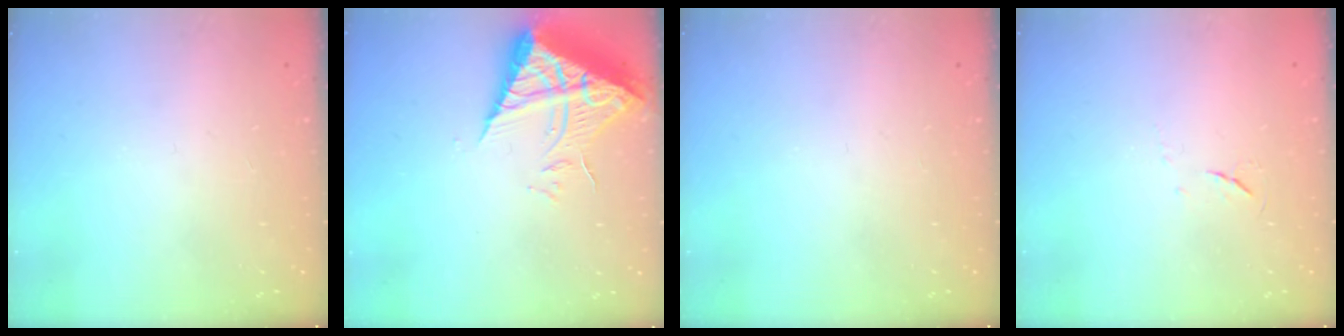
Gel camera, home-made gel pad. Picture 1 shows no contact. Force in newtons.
{"total": 9.7, "press": 9.6, "slide": 0.8}
{"total": 0.0}
{"total": 3.8, "press": 3.7, "slide": 0.6}